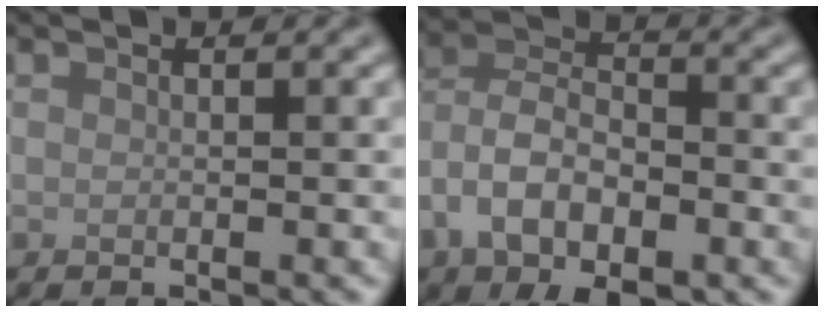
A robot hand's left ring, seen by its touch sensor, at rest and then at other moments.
{"total": 8.5, "force": [-4.1, 4.4, 6.1], "torque": [-0.111, 0.000, -0.077]}